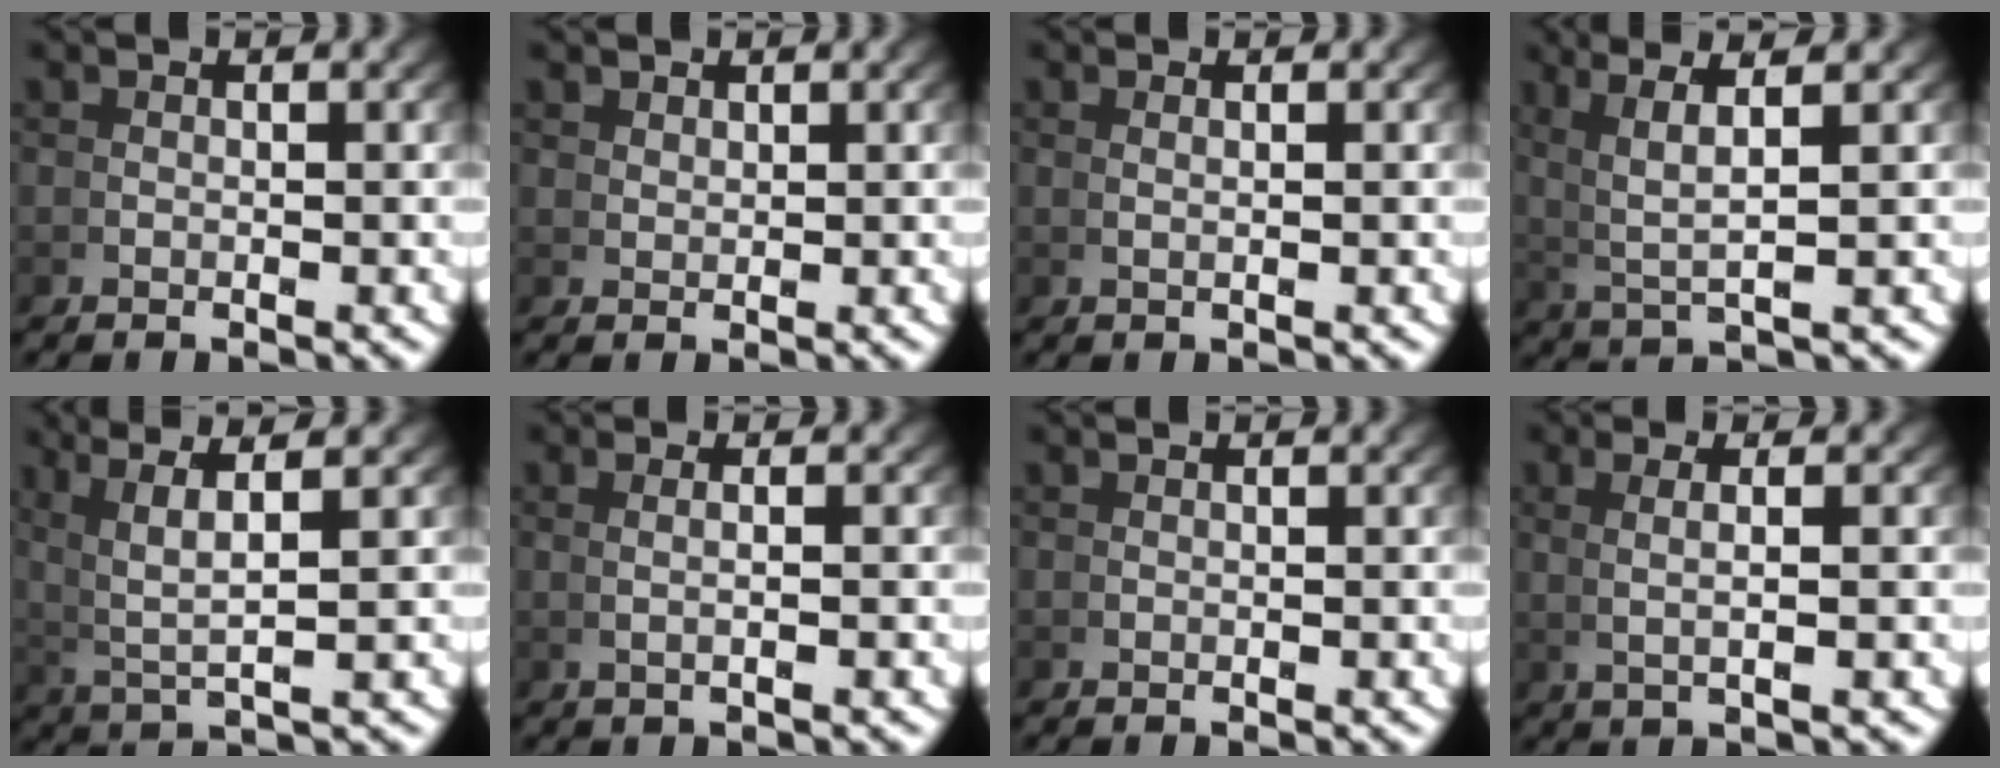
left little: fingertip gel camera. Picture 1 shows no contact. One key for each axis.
{"total": 1.5, "fx": 1.3, "fy": -0.8, "fz": -0.2, "tx": 0.015, "ty": -0.001, "tz": 0.034}
{"total": 0.9, "fx": 0.4, "fy": -0.7, "fz": 0.4, "tx": -0.006, "ty": 0.000, "tz": 0.010}
{"total": 5.3, "fx": 2.8, "fy": 1.2, "fz": 4.4, "tx": -0.070, "ty": 0.011, "tz": 0.049}
{"total": 5.9, "fx": 3.0, "fy": 1.7, "fz": 4.8, "tx": -0.078, "ty": 0.011, "tz": 0.053}
{"total": 1.5, "fx": 0.3, "fy": -0.8, "fz": 1.2, "tx": -0.023, "ty": 0.005, "tz": 0.006}
{"total": 0.0}
{"total": 3.0, "fx": 1.2, "fy": -0.3, "fz": 2.8, "tx": -0.041, "ty": 0.016, "tz": 0.023}